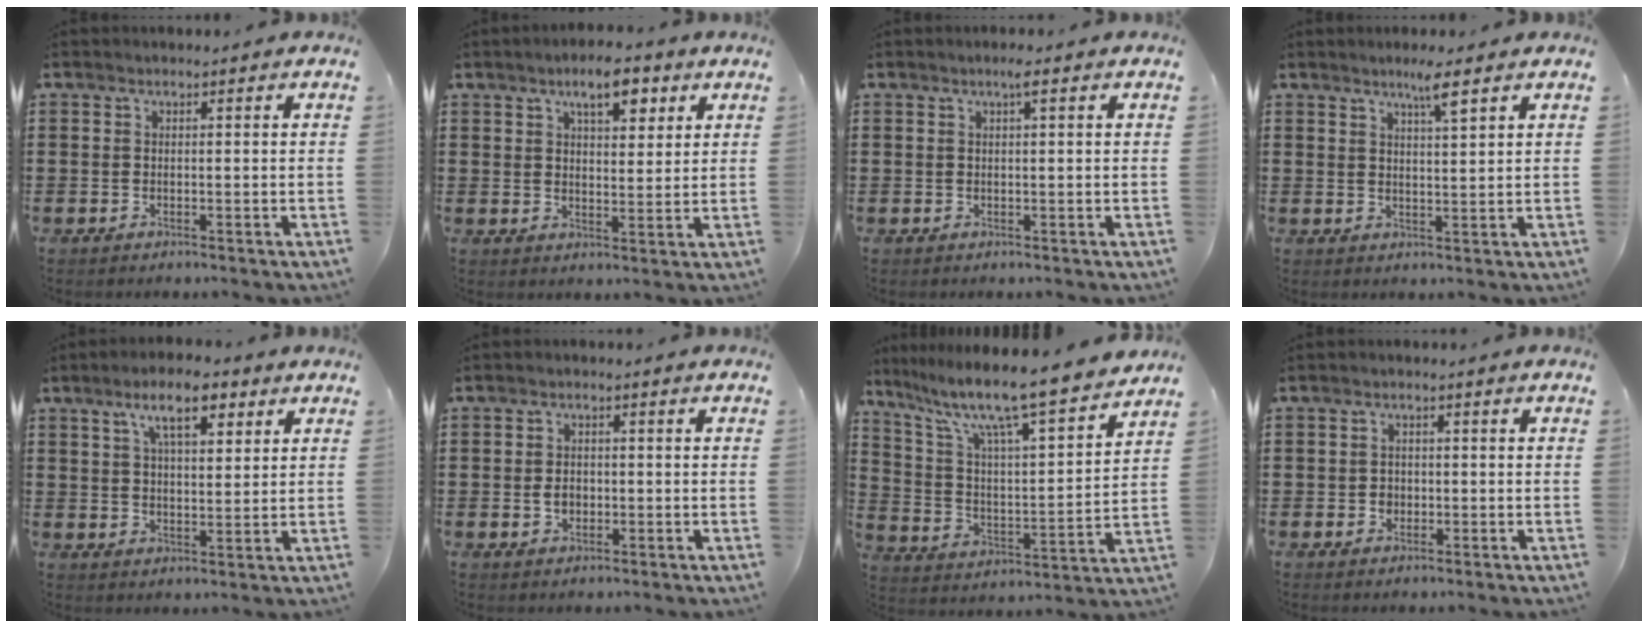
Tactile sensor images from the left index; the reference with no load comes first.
{"total": 6.6, "force": [4.1, 2.9, 4.3], "torque": [-0.065, 0.000, 0.065]}
{"total": 1.7, "force": [0.8, 0.1, 1.5], "torque": [-0.031, 0.003, 0.013]}
{"total": 4.2, "force": [3.1, 0.1, 2.9], "torque": [-0.047, -0.003, 0.049]}
{"total": 8.0, "force": [4.9, 2.8, 5.8], "torque": [-0.102, -0.001, 0.080]}
{"total": 2.2, "force": [-0.3, 1.6, 1.4], "torque": [-0.031, 0.006, -0.009]}
{"total": 10.4, "force": [8.8, 0.2, 5.6], "torque": [-0.135, -0.068, 0.140]}
{"total": 1.5, "force": [-0.3, 1.4, 0.3], "torque": [-0.011, 0.005, -0.009]}